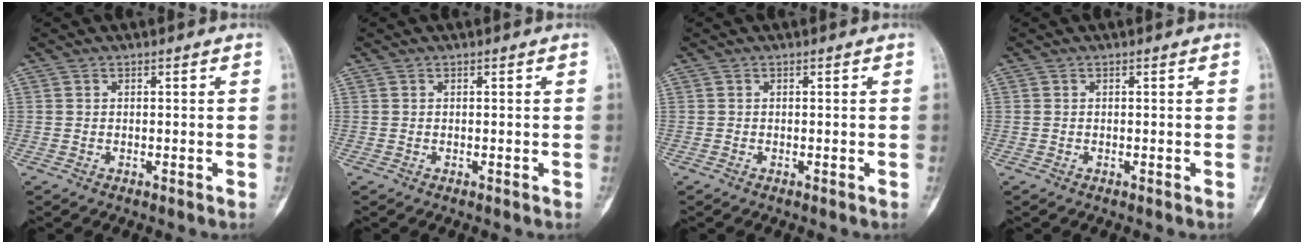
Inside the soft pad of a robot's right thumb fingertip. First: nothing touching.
{"total": 0.0}
{"total": 0.0}
{"total": 0.0}